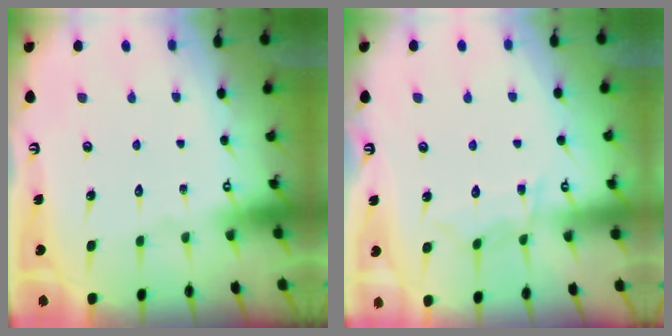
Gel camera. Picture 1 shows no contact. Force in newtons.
{"total": 6.9, "press": 6.9, "slide": 0.5}